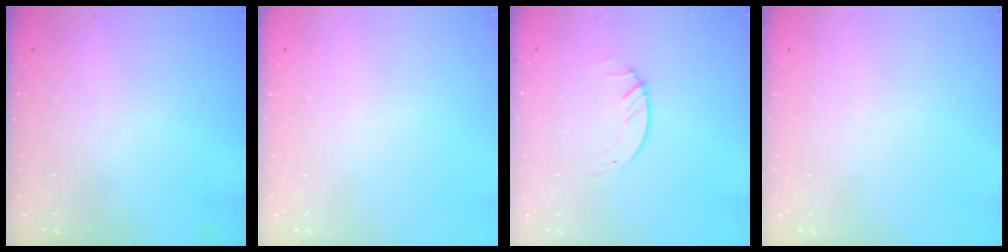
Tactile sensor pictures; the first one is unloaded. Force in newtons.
{"total": 0.0}
{"total": 1.2, "press": 1.1, "slide": 0.2}
{"total": 0.0}